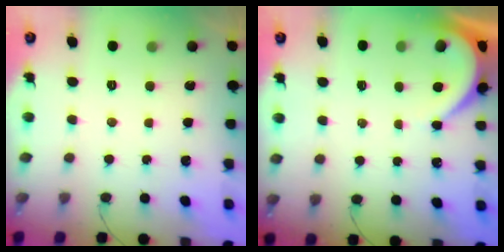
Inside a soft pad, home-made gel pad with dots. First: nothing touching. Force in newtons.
{"total": 4.1, "press": 4.0, "slide": 0.4}